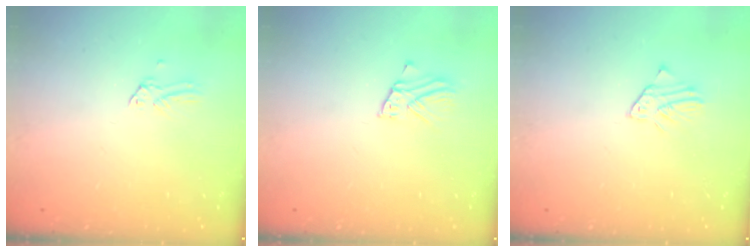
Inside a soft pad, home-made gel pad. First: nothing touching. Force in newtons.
{"total": 3.4, "press": 3.4, "slide": 0.2}
{"total": 1.5, "press": 1.5, "slide": 0.2}